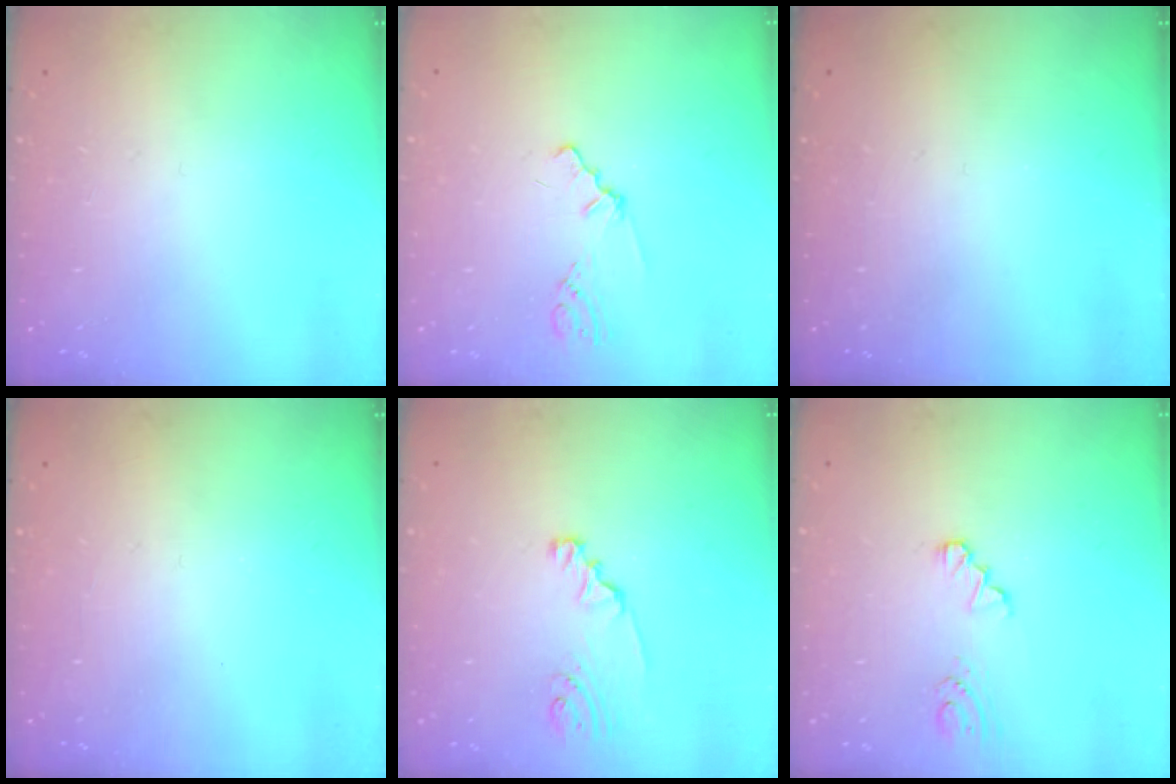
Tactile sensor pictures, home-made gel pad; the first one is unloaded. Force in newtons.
{"total": 0.7, "press": 0.7, "slide": 0.3}
{"total": 0.0}
{"total": 0.0}
{"total": 2.3, "press": 2.3, "slide": 0.1}
{"total": 1.4, "press": 1.4, "slide": 0.2}